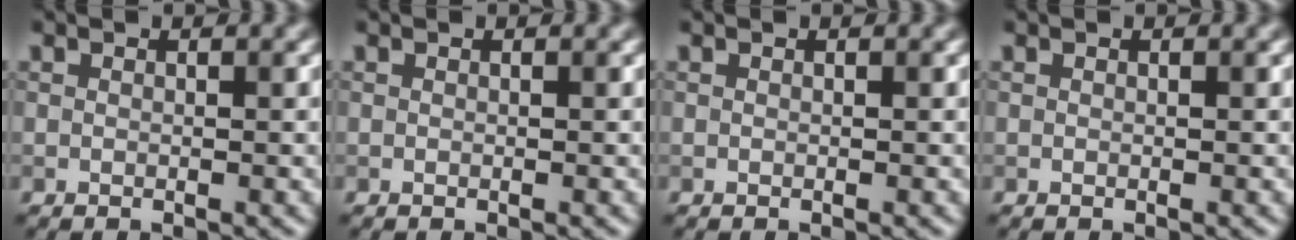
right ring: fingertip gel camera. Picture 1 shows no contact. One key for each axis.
{"total": 0.0}
{"total": 0.0}
{"total": 0.0}